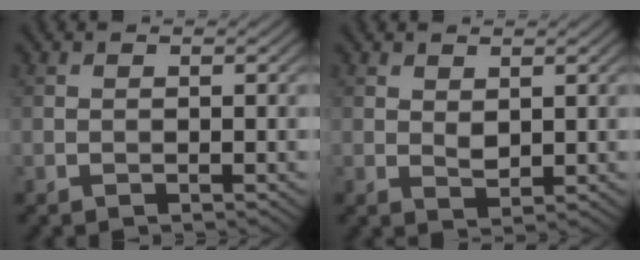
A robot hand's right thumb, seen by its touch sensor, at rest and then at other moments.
{"total": 1.8, "force": [0.9, 1.1, 1.1], "torque": [-0.025, -0.005, 0.019]}